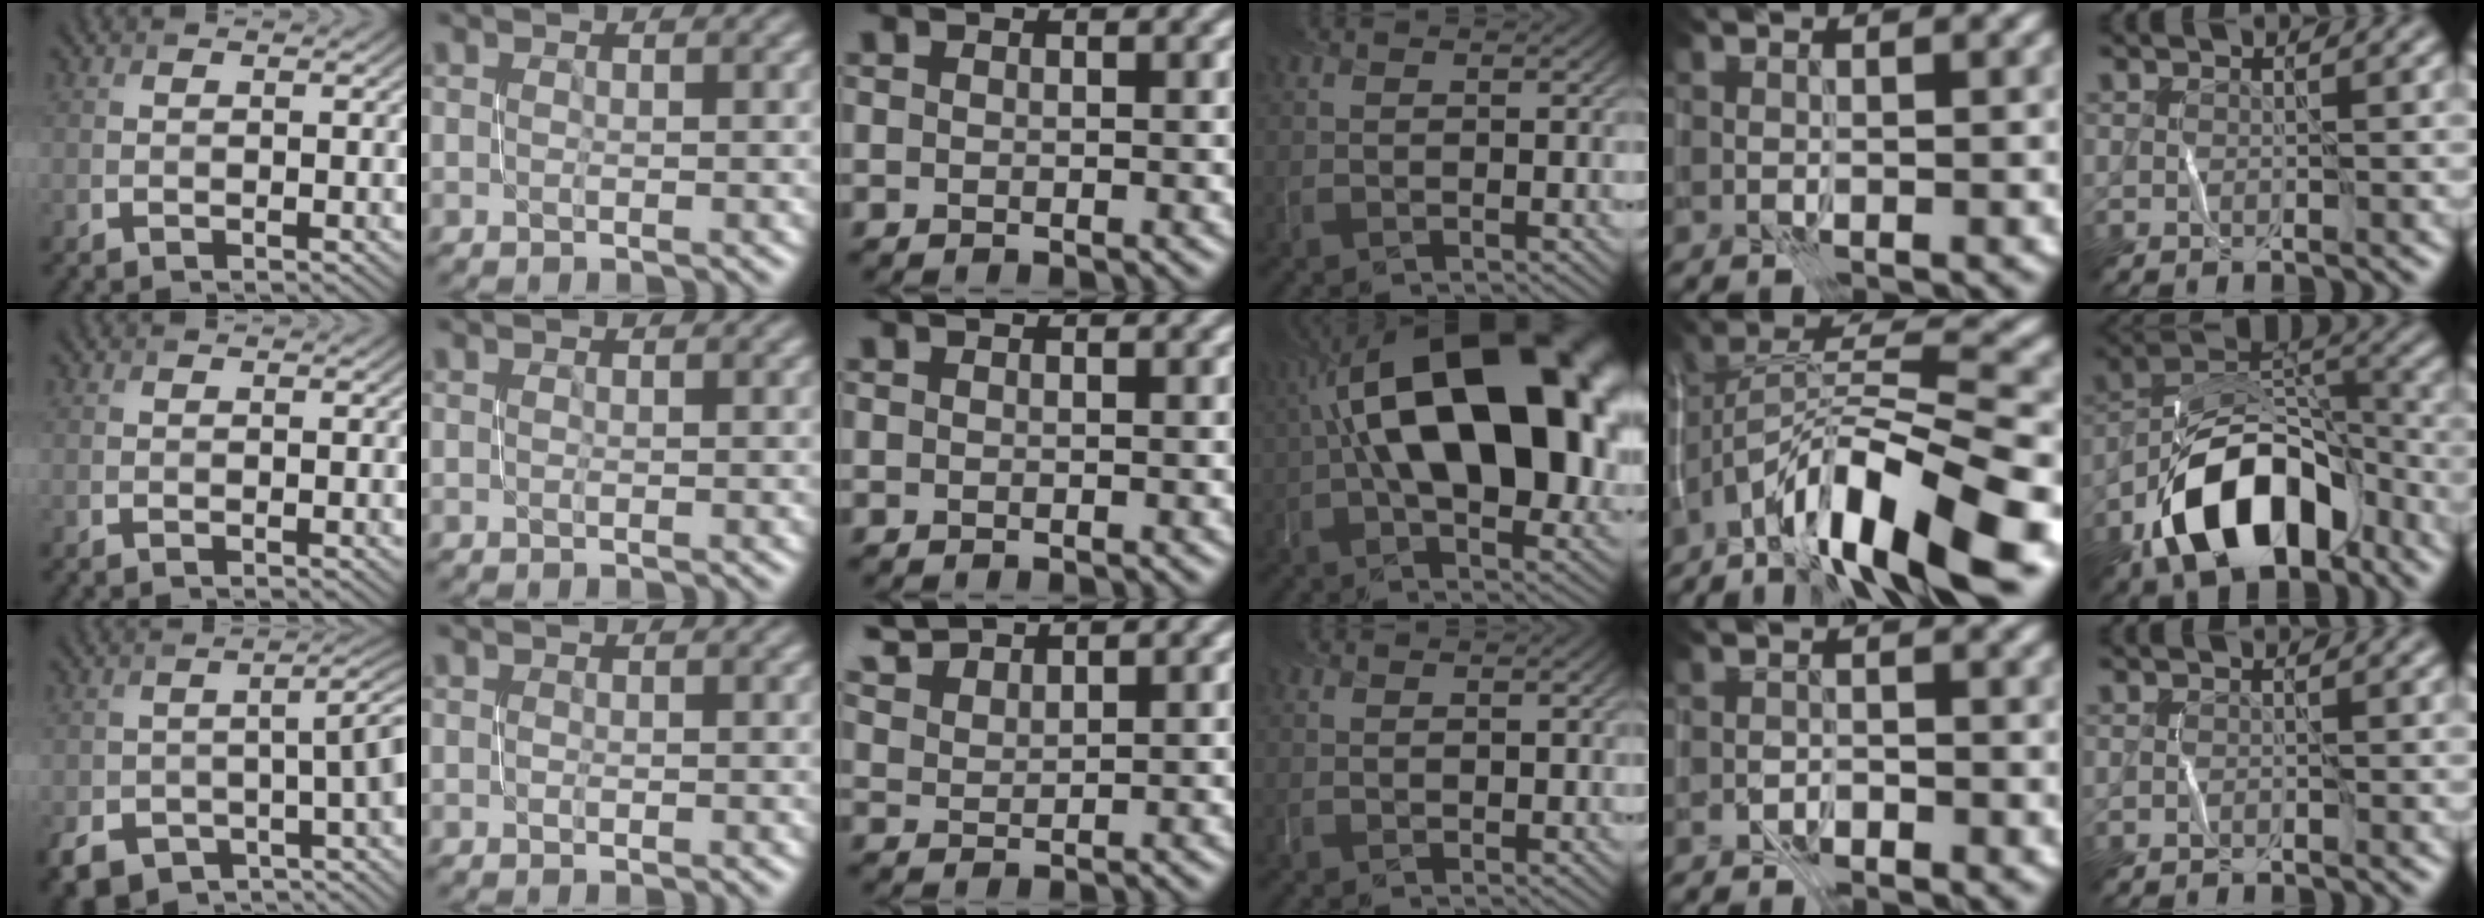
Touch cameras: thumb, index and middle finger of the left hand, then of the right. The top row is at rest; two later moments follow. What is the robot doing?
{"motion": "close", "object": "stapler"}